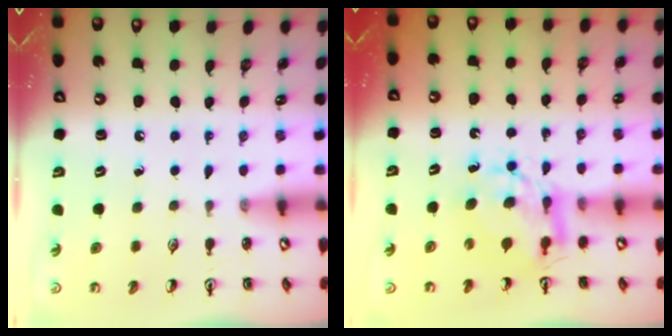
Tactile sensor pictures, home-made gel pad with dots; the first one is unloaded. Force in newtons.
{"total": 6.9, "press": 6.9, "slide": 0.6}